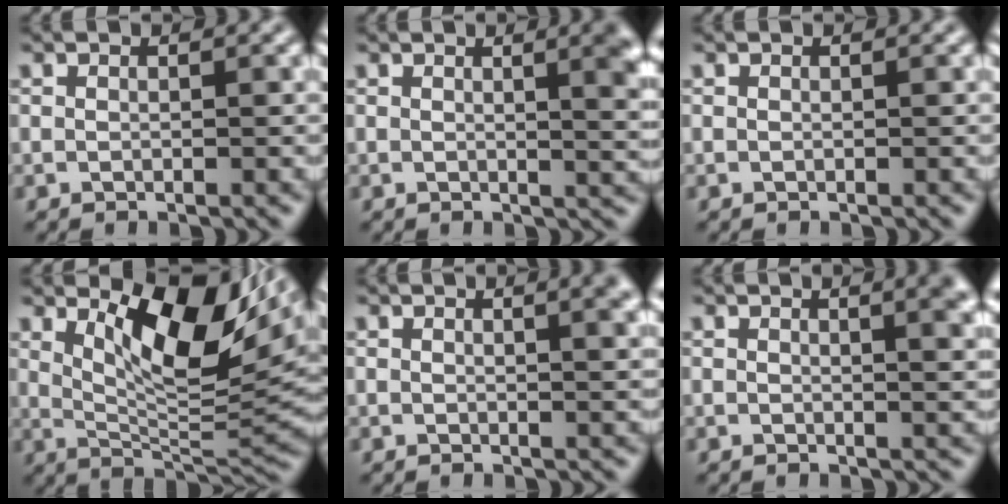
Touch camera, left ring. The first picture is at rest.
{"total": 6.1, "force": [2.0, 2.4, 5.2], "torque": [-0.018, 0.015, 0.025]}
{"total": 0.0}
{"total": 9.8, "force": [4.3, 3.2, 8.2], "torque": [-0.133, -0.003, 0.086]}
{"total": 4.7, "force": [2.4, 2.0, 3.5], "torque": [-0.012, 0.027, 0.014]}
{"total": 5.3, "force": [2.5, 2.2, 4.1], "torque": [-0.012, 0.025, 0.020]}